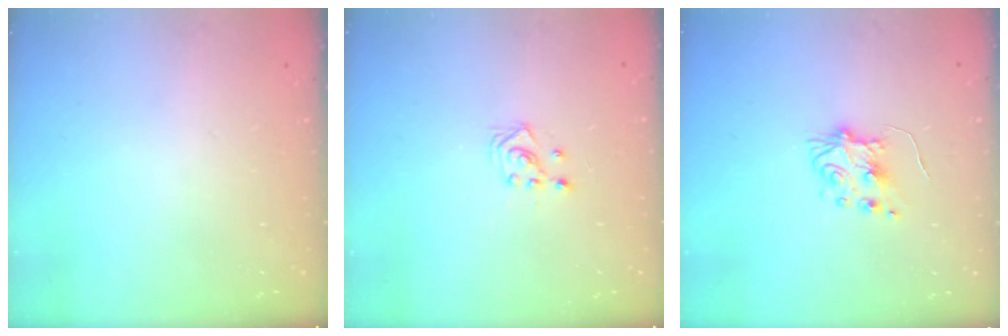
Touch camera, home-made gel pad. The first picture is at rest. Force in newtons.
{"total": 2.9, "press": 2.7, "slide": 1.0}
{"total": 6.4, "press": 6.4, "slide": 0.4}